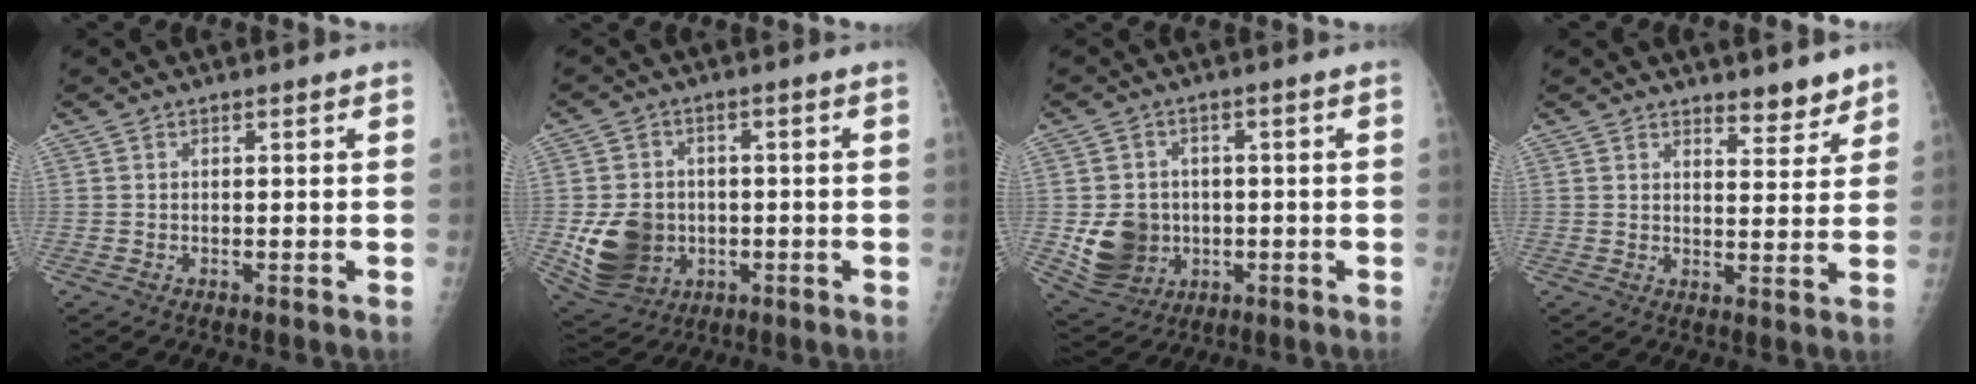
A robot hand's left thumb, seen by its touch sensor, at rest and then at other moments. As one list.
[{"total": 12.0, "force": [-1.8, 10.1, 6.3], "torque": [-0.096, -0.001, -0.015]}, {"total": 10.1, "force": [-1.1, 8.9, 4.6], "torque": [-0.053, 0.000, -0.003]}, {"total": 4.7, "force": [4.0, 1.7, 1.9], "torque": [-0.003, -0.031, 0.057]}]